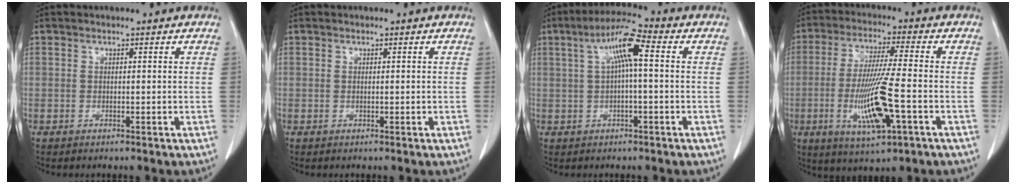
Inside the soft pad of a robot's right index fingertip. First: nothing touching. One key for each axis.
{"total": 0.0}
{"total": 7.0, "fx": 1.3, "fy": 0.7, "fz": 6.9, "tx": -0.127, "ty": 0.024, "tz": 0.022}
{"total": 12.3, "fx": -3.6, "fy": 0.8, "fz": 11.8, "tx": -0.232, "ty": -0.018, "tz": -0.064}